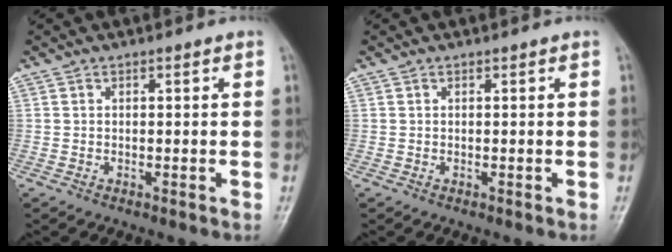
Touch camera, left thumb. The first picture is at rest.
{"total": 0.0}